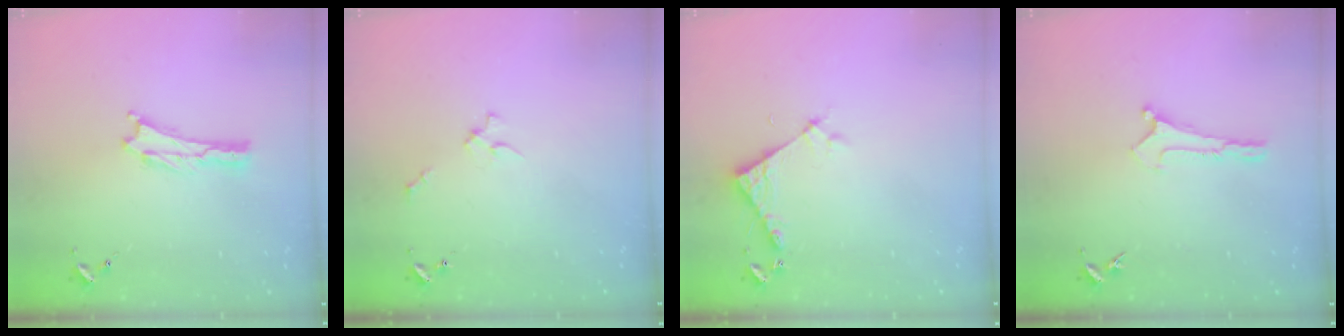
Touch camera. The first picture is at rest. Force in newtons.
{"total": 2.0, "press": 2.0, "slide": 0.2}
{"total": 4.3, "press": 4.3, "slide": 0.4}
{"total": 0.0}